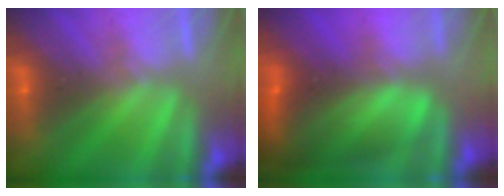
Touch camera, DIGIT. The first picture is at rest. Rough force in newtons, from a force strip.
{"total": 8.2}